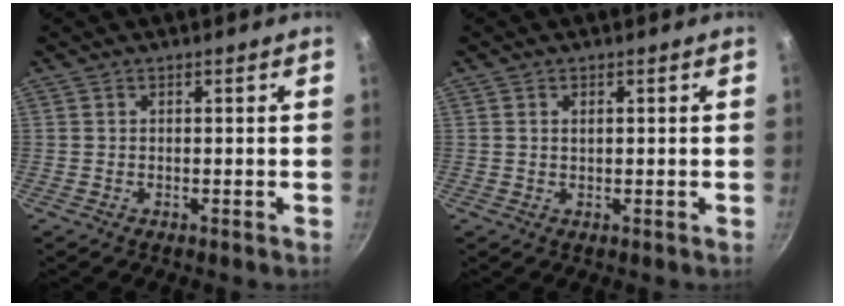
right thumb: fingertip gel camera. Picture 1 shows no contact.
{"total": 1.1, "force": [0.3, 0.7, 0.8], "torque": [-0.013, 0.003, 0.006]}